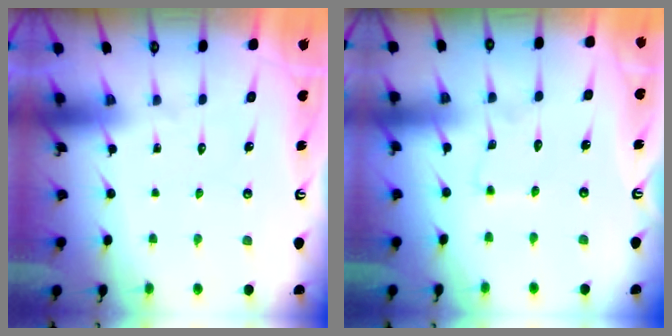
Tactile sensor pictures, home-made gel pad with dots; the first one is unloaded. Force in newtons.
{"total": 1.8, "press": 1.8, "slide": 0.1}